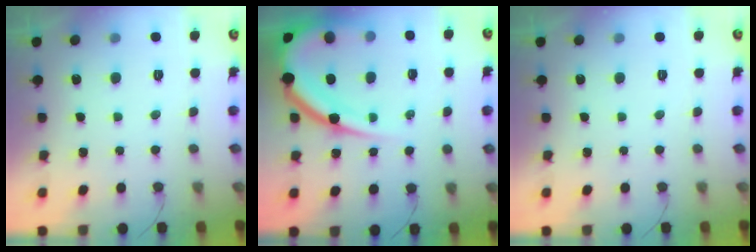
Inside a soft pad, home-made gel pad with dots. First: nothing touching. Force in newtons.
{"total": 20.5, "press": 20.4, "slide": 2.0}
{"total": 0.0}